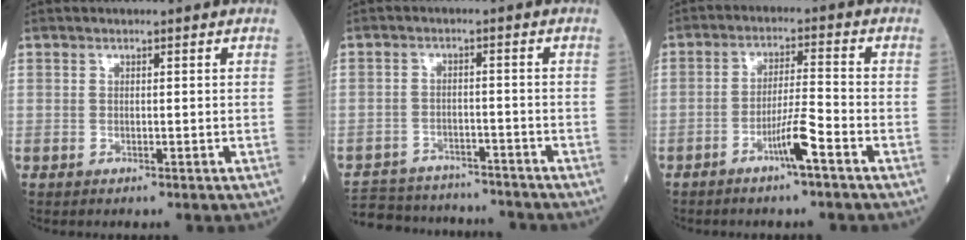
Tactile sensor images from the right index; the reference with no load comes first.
{"total": 14.1, "force": [-13.0, 4.2, 3.4], "torque": [-0.070, 0.014, -0.182]}
{"total": 5.5, "force": [-3.1, -0.3, 4.5], "torque": [-0.087, 0.000, -0.057]}